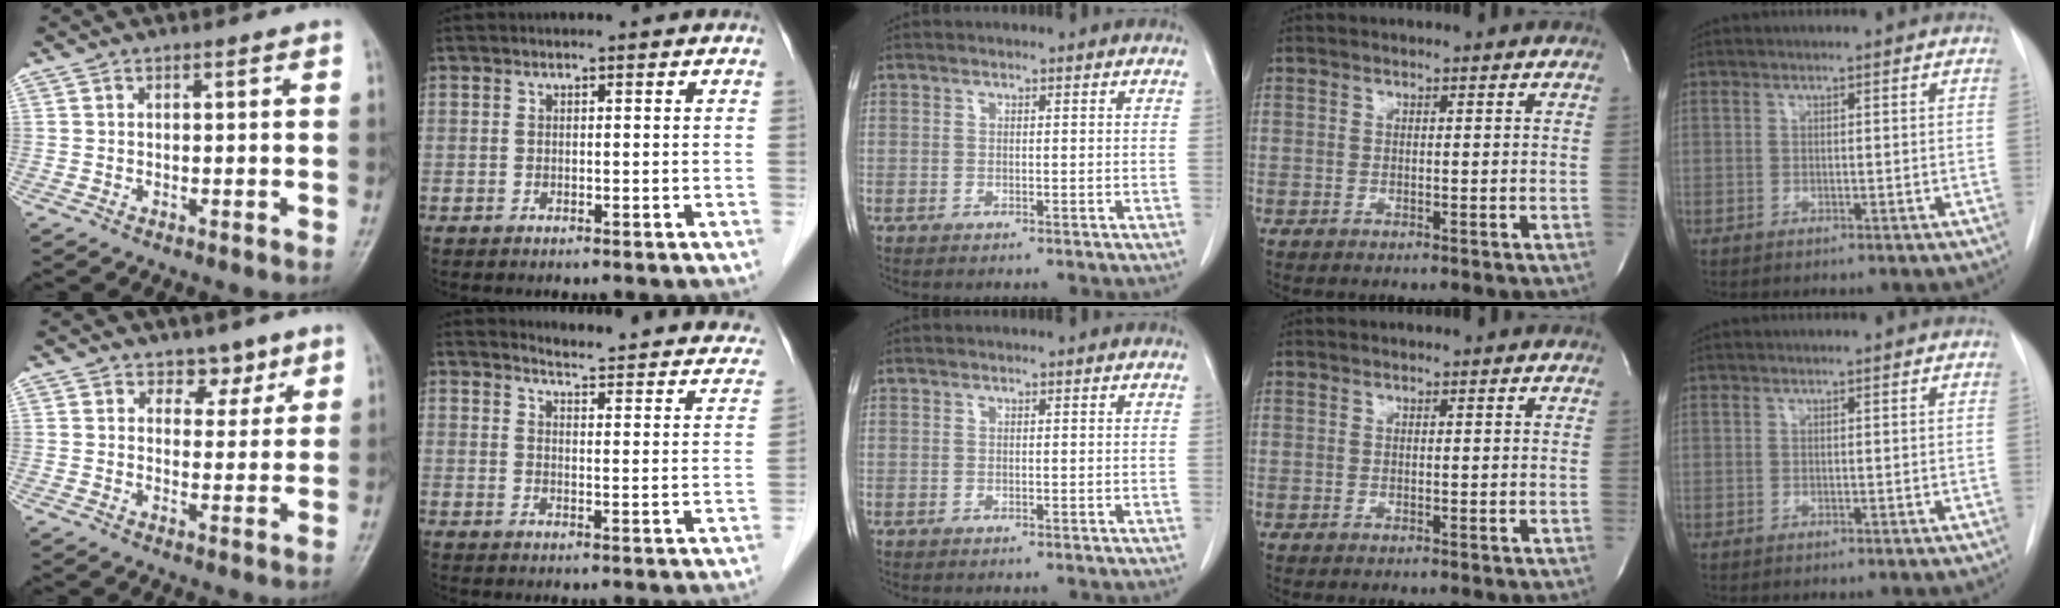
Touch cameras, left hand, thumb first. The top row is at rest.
{"thumb": {"total": 4.1, "force": [2.9, 2.6, 1.2], "torque": [0.015, -0.018, 0.041]}, "index": {"total": 17.2, "force": [16.4, 2.7, 4.6], "torque": [-0.041, -0.055, 0.166]}}